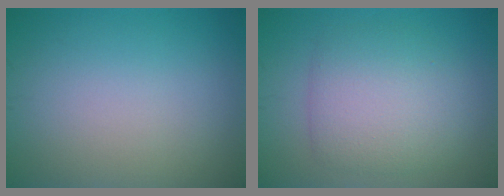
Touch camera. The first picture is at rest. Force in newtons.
{"total": 5.3, "press": 5.3, "slide": 0.3}